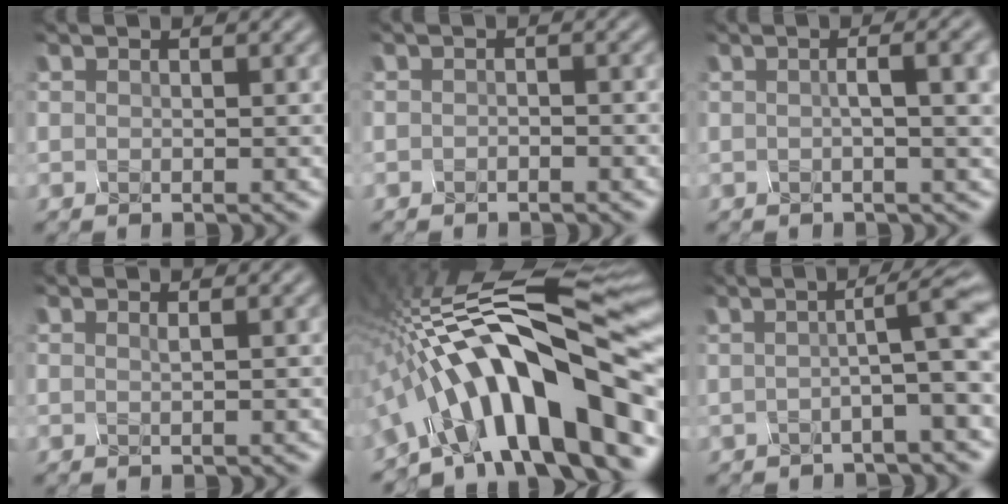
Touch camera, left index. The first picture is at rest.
{"total": 0.9, "force": [-0.6, 0.4, 0.5], "torque": [-0.007, 0.004, -0.013]}
{"total": 7.1, "force": [1.7, 3.2, 6.1], "torque": [-0.053, 0.031, -0.001]}
{"total": 0.0}
{"total": 16.2, "force": [-6.4, 4.4, 14.3], "torque": [-0.197, 0.046, -0.116]}
{"total": 5.0, "force": [-0.1, 0.6, 5.0], "torque": [-0.066, 0.021, -0.015]}